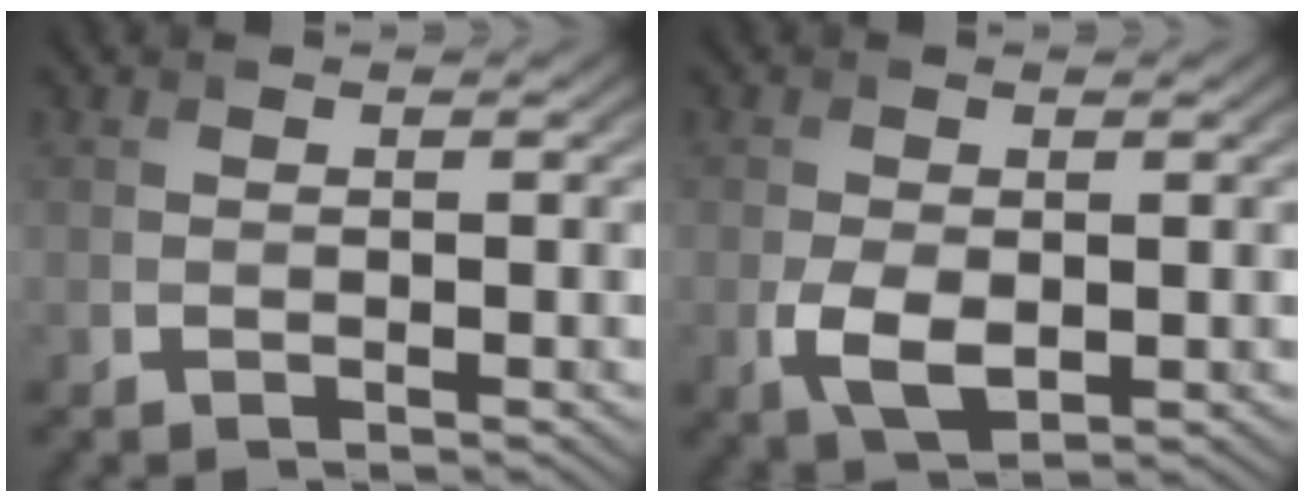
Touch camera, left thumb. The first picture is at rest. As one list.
[{"total": 4.0, "force": [-0.7, 2.4, 3.1], "torque": [-0.077, -0.013, -0.008]}]